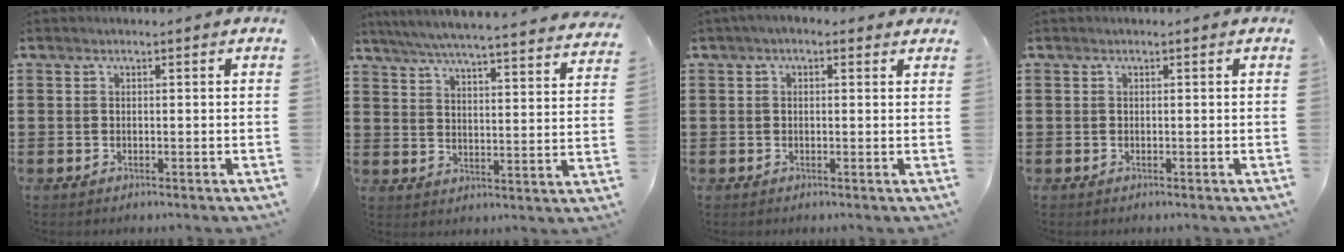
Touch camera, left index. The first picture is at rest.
{"total": 5.4, "force": [5.0, -0.5, 1.9], "torque": [-0.060, -0.040, 0.082]}
{"total": 1.4, "force": [0.2, 0.9, 1.1], "torque": [-0.022, 0.006, 0.002]}
{"total": 0.0}